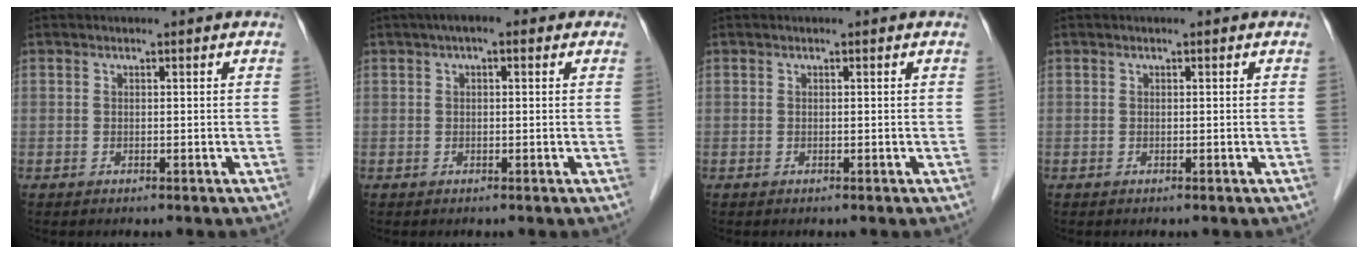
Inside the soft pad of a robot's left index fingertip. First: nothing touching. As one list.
[{"total": 3.6, "force": [1.6, 1.7, 2.7], "torque": [-0.045, 0.028, 0.017]}, {"total": 0.0}, {"total": 0.0}]